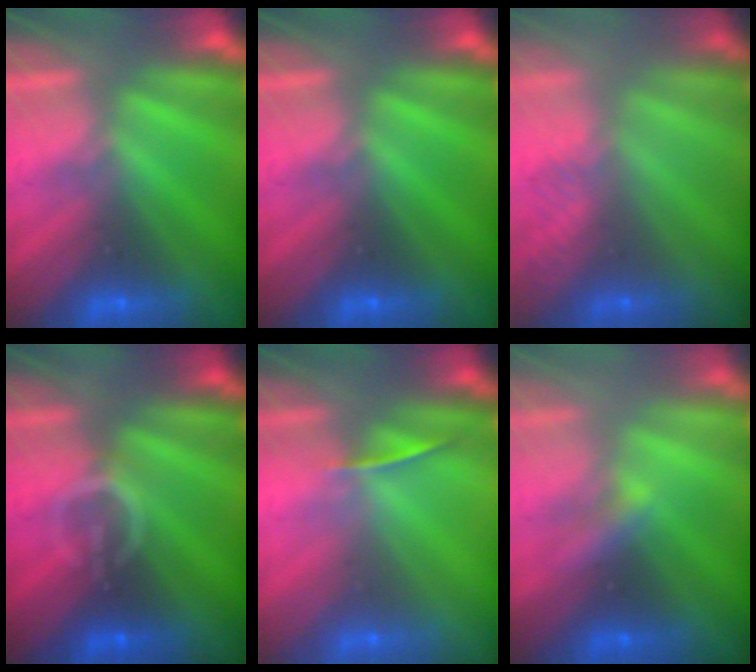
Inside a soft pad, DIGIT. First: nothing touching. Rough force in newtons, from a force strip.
{"total": 0.0}
{"total": 2.8}
{"total": 3.3}
{"total": 1.3}
{"total": 2.2}